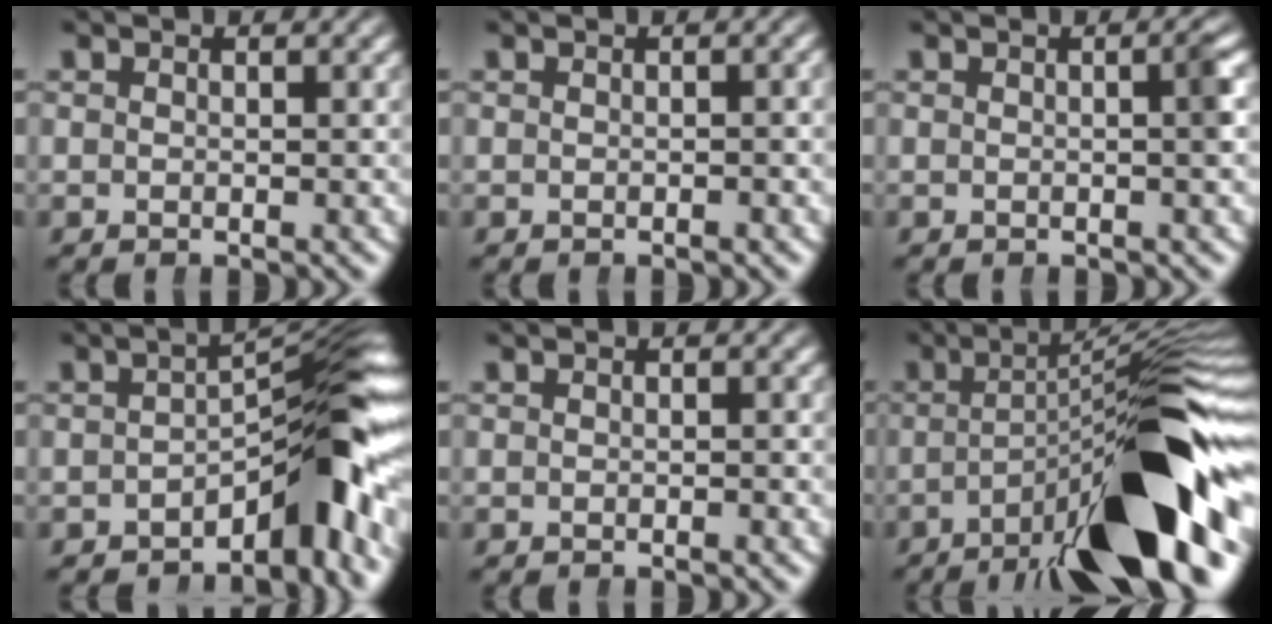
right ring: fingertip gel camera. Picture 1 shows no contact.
{"total": 0.6, "force": [-0.3, 0.2, 0.4], "torque": [-0.004, 0.006, -0.008]}
{"total": 1.5, "force": [0.2, 0.3, 1.5], "torque": [-0.013, 0.003, 0.003]}
{"total": 7.3, "force": [-1.7, 2.0, 6.8], "torque": [-0.080, 0.005, -0.030]}
{"total": 0.0}
{"total": 12.9, "force": [-3.4, 2.9, 12.1], "torque": [-0.166, 0.000, -0.044]}